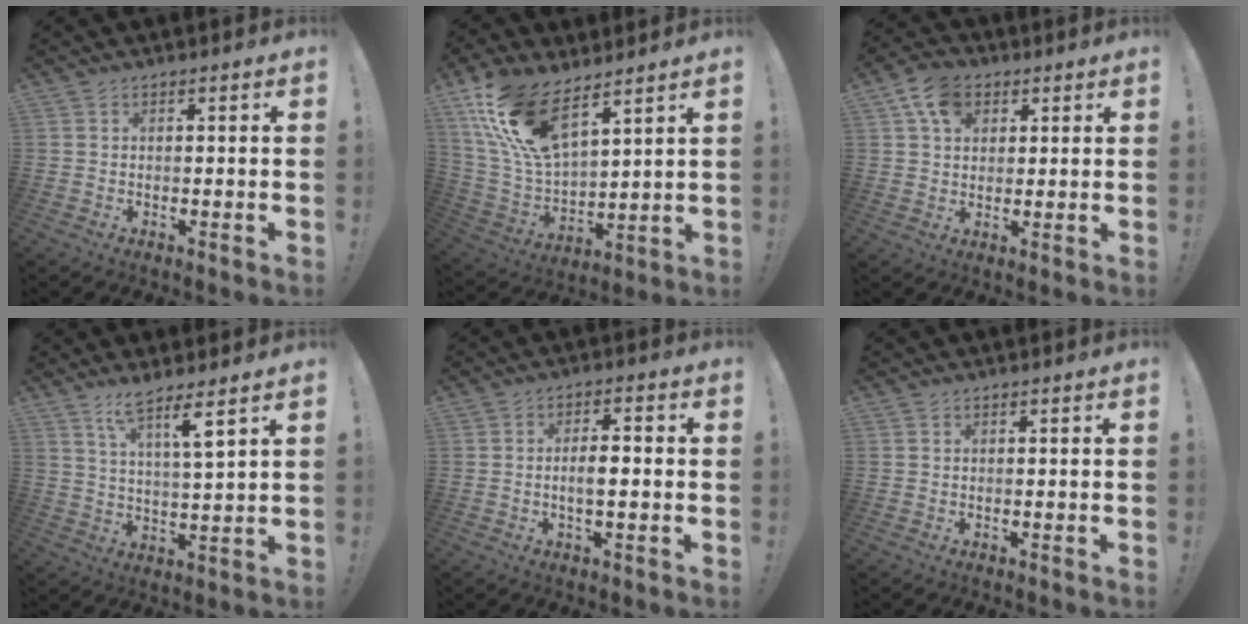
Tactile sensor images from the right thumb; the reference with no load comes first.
{"total": 18.0, "force": [11.8, 7.4, 11.4], "torque": [-0.239, -0.076, 0.216]}
{"total": 10.0, "force": [4.7, 7.1, 5.3], "torque": [-0.077, -0.013, 0.089]}
{"total": 7.6, "force": [5.3, -0.7, 5.4], "torque": [-0.080, -0.037, 0.079]}
{"total": 5.2, "force": [-1.1, 1.8, 4.8], "torque": [-0.084, 0.004, -0.024]}
{"total": 0.0}